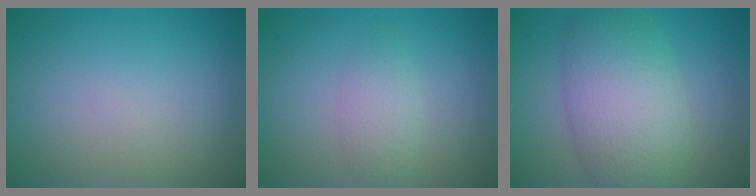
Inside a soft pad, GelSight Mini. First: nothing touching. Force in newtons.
{"total": 2.0, "press": 2.0, "slide": 0.1}
{"total": 8.1, "press": 8.1, "slide": 0.3}